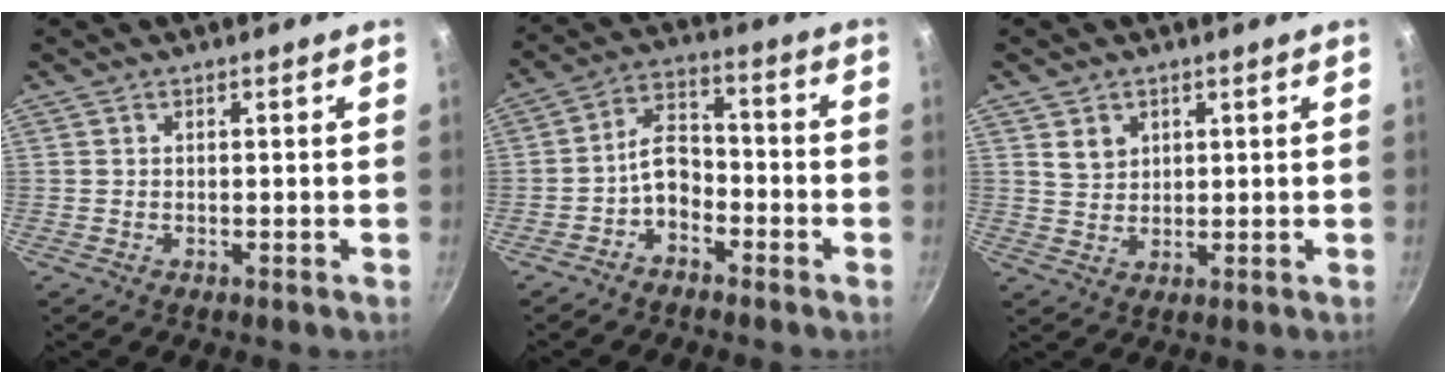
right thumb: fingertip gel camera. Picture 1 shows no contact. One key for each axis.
{"total": 7.0, "fx": -3.3, "fy": 4.4, "fz": 4.3, "tx": -0.059, "ty": 0.046, "tz": -0.067}
{"total": 3.7, "fx": 1.7, "fy": 2.9, "fz": 1.5, "tx": -0.013, "ty": -0.005, "tz": 0.038}